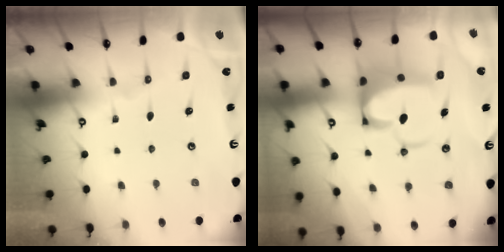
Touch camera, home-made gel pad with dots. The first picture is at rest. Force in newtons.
{"total": 9.8, "press": 9.7, "slide": 1.5}